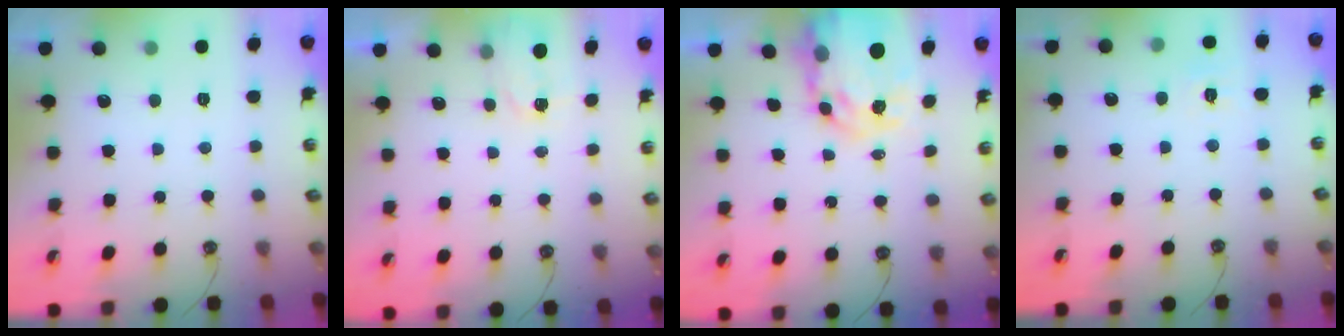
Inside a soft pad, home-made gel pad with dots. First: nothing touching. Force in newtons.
{"total": 2.4, "press": 2.4, "slide": 0.3}
{"total": 10.6, "press": 10.6, "slide": 0.9}
{"total": 5.0, "press": 4.9, "slide": 0.6}